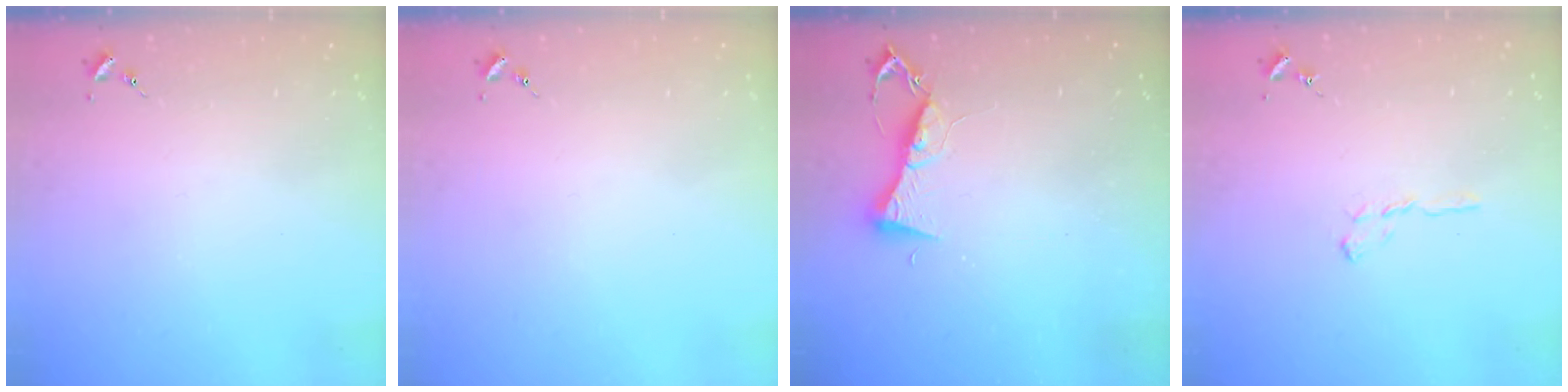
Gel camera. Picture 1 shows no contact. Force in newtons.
{"total": 0.0}
{"total": 7.2, "press": 7.1, "slide": 0.7}
{"total": 5.5, "press": 5.5, "slide": 0.6}